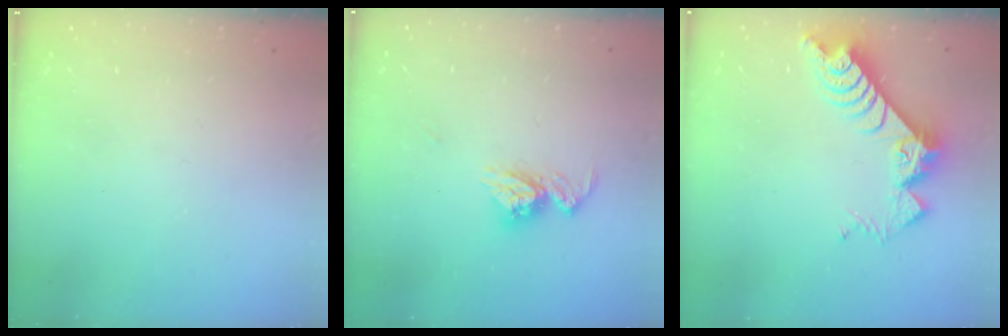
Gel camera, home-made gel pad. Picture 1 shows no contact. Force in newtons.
{"total": 10.0, "press": 10.0, "slide": 0.8}
{"total": 9.8, "press": 9.7, "slide": 0.9}